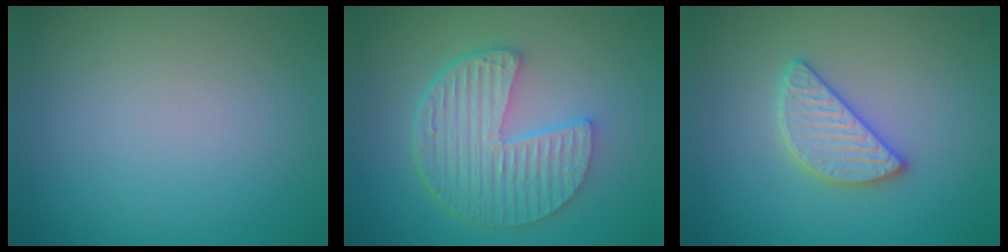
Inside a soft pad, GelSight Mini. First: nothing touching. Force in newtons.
{"total": 6.3, "press": 4.6, "slide": 4.4}
{"total": 2.9, "press": 2.9, "slide": 0.3}